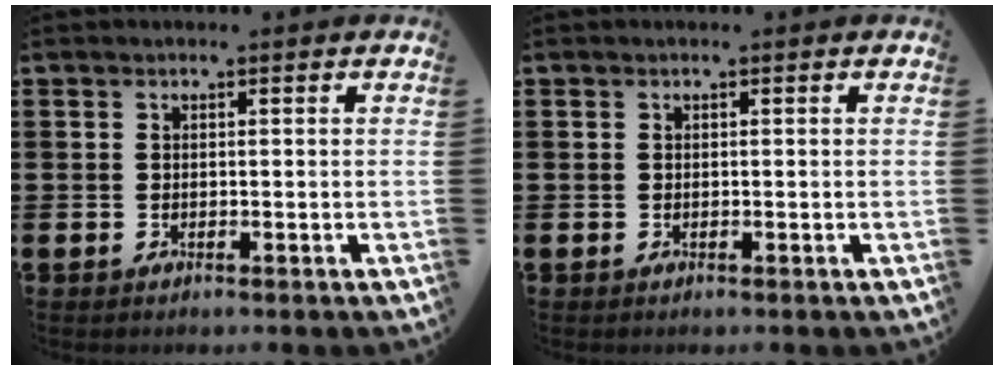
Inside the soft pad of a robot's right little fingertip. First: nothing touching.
{"total": 0.0}